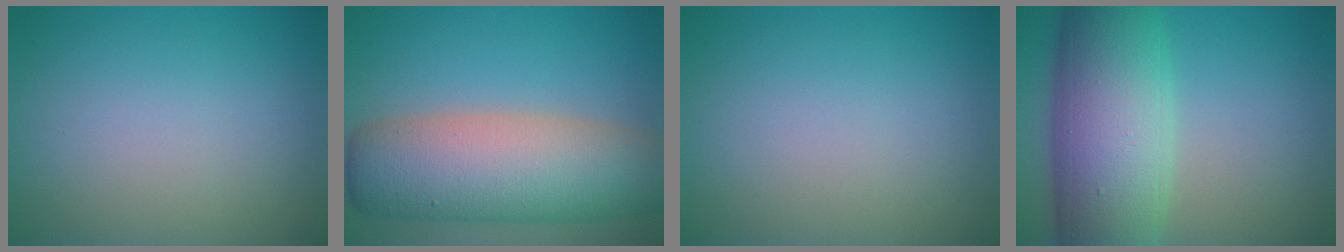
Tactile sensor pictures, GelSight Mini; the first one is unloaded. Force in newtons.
{"total": 11.1, "press": 11.1, "slide": 0.7}
{"total": 0.0}
{"total": 12.5, "press": 12.5, "slide": 0.4}